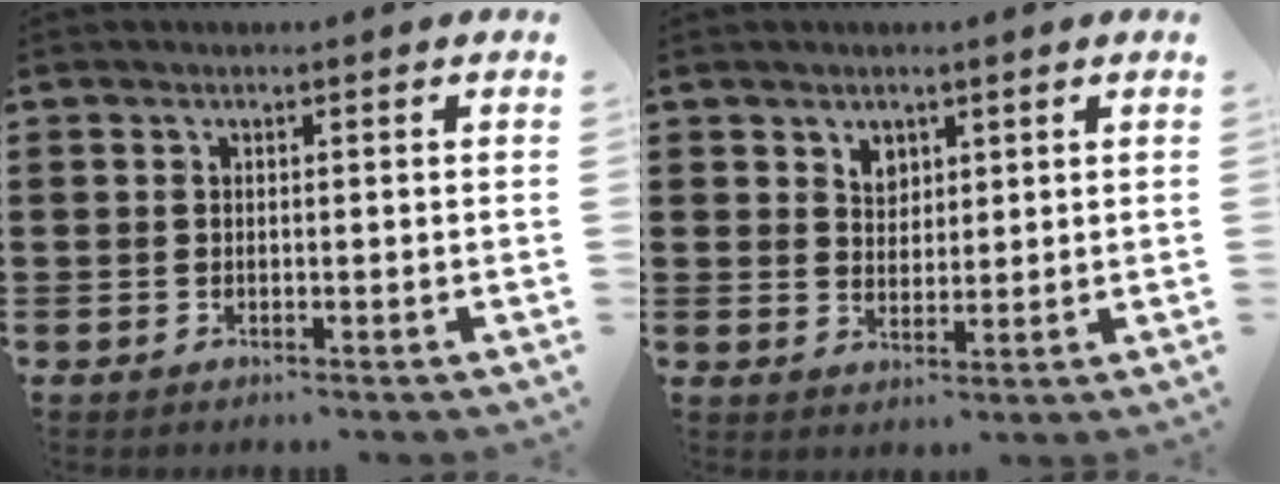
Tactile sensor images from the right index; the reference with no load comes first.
{"total": 2.8, "force": [2.0, 1.9, 0.4], "torque": [-0.015, 0.008, 0.038]}